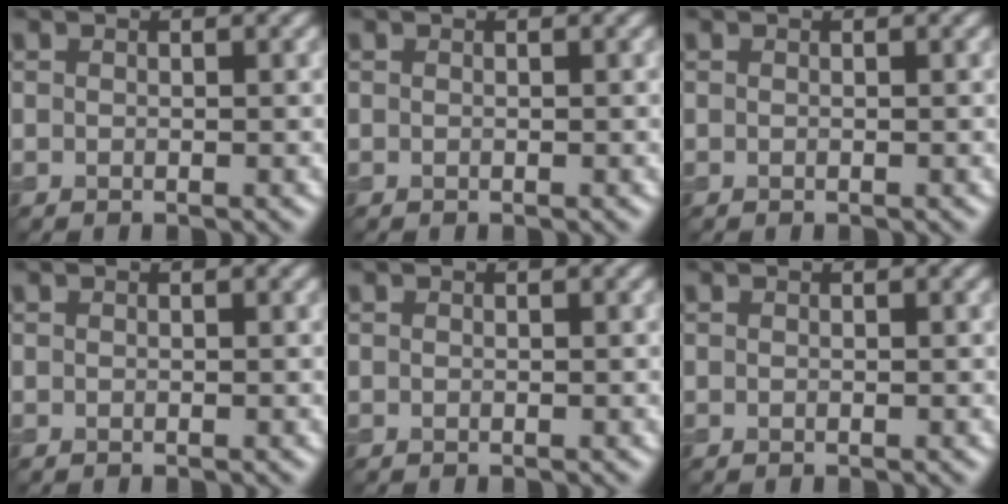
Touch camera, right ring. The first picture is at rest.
{"total": 0.0}
{"total": 0.0}
{"total": 0.0}
{"total": 0.0}
{"total": 0.0}